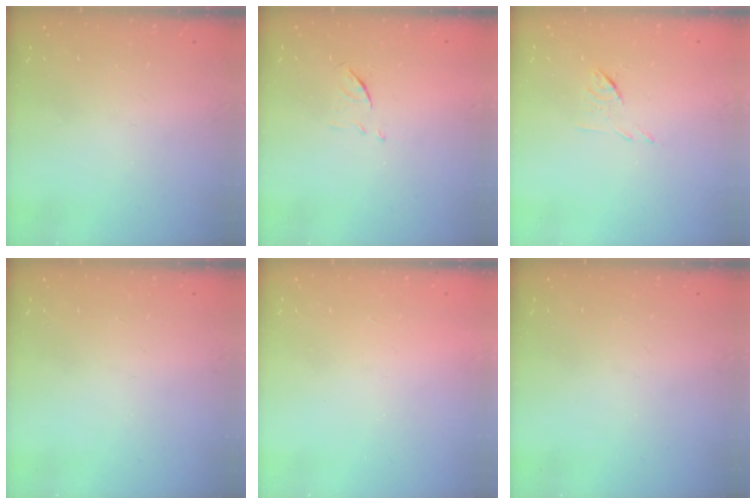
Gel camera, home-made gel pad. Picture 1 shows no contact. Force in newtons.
{"total": 5.9, "press": 5.9, "slide": 0.5}
{"total": 6.0, "press": 6.0, "slide": 0.7}
{"total": 0.0}
{"total": 1.7, "press": 1.6, "slide": 0.1}
{"total": 0.0}